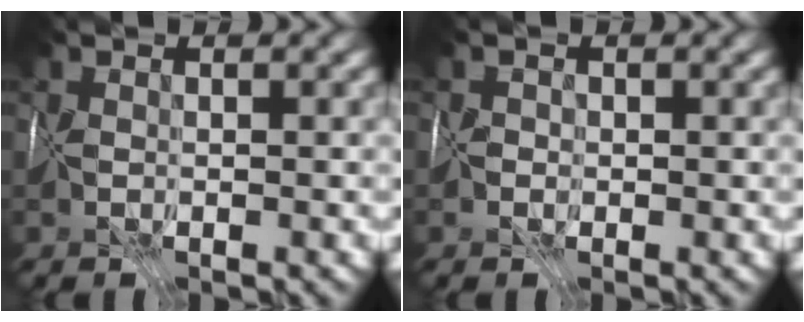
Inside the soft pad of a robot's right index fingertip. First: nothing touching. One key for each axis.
{"total": 0.7, "fx": -0.3, "fy": 0.3, "fz": -0.6, "tx": 0.026, "ty": 0.009, "tz": -0.013}